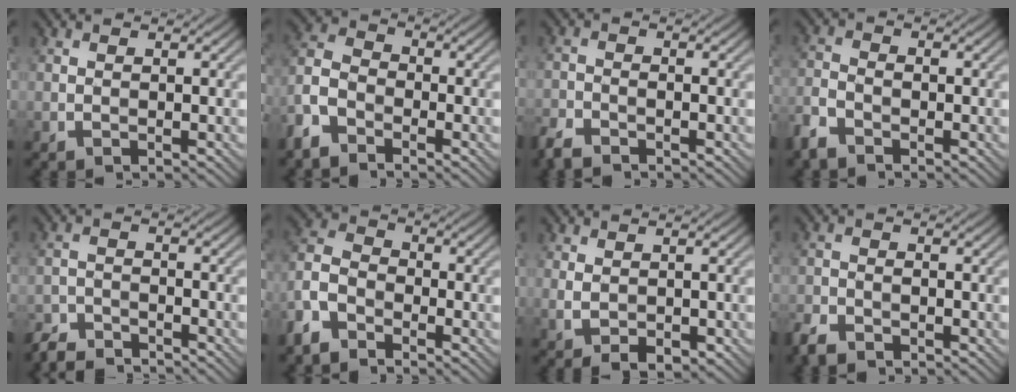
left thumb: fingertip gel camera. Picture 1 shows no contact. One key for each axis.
{"total": 6.6, "fx": -4.4, "fy": 3.7, "fz": 3.2, "tx": -0.089, "ty": -0.001, "tz": -0.105}
{"total": 3.3, "fx": -2.8, "fy": 1.0, "fz": 1.3, "tx": -0.030, "ty": -0.009, "tz": -0.064}
{"total": 4.0, "fx": -2.9, "fy": 2.0, "fz": 1.9, "tx": -0.046, "ty": -0.005, "tz": -0.074}
{"total": 4.4, "fx": -4.2, "fy": 0.8, "fz": 0.9, "tx": -0.016, "ty": -0.004, "tz": -0.089}
{"total": 7.3, "fx": -4.9, "fy": 4.1, "fz": 3.6, "tx": -0.095, "ty": -0.002, "tz": -0.118}
{"total": 3.1, "fx": -0.6, "fy": 1.8, "fz": 2.4, "tx": -0.052, "ty": -0.010, "tz": -0.003}
{"total": 3.5, "fx": -2.9, "fy": 1.5, "fz": 1.4, "tx": -0.030, "ty": -0.008, "tz": -0.067}